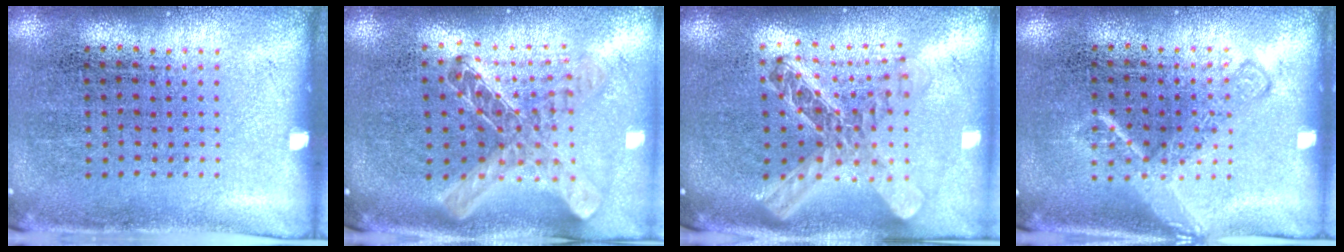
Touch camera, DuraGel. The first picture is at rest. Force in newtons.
{"total": 1.2, "press": 1.1, "slide": 0.5}
{"total": 2.4, "press": 1.9, "slide": 1.4}
{"total": 2.2, "press": 2.2, "slide": 0.3}